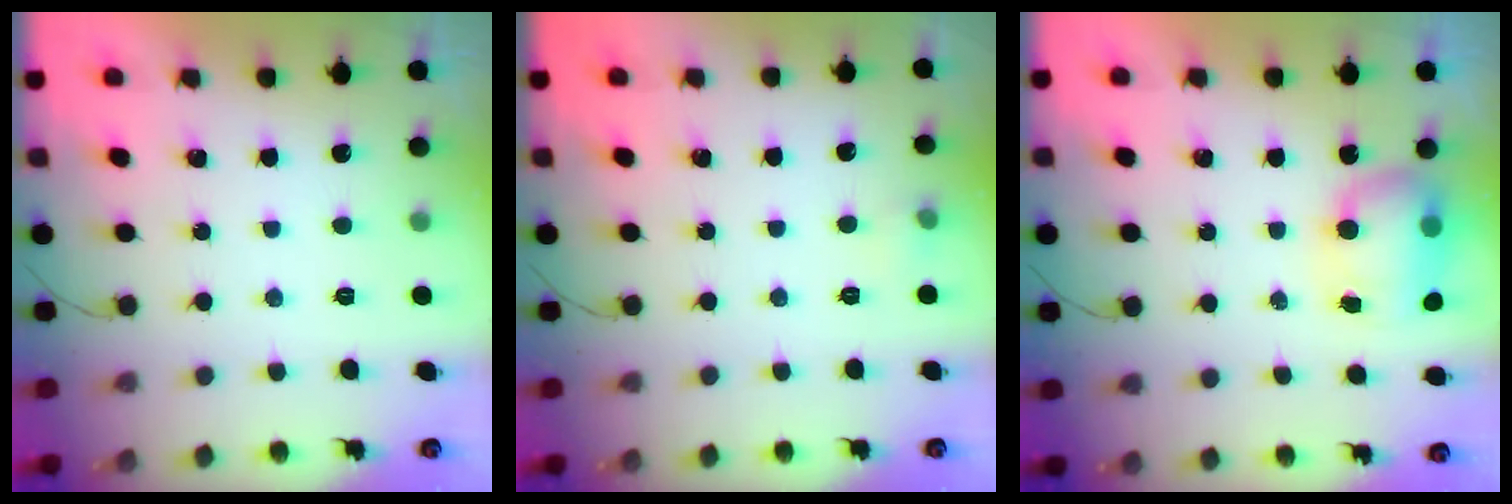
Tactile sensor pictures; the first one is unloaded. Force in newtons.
{"total": 4.3, "press": 4.0, "slide": 1.4}
{"total": 8.3, "press": 8.2, "slide": 1.5}